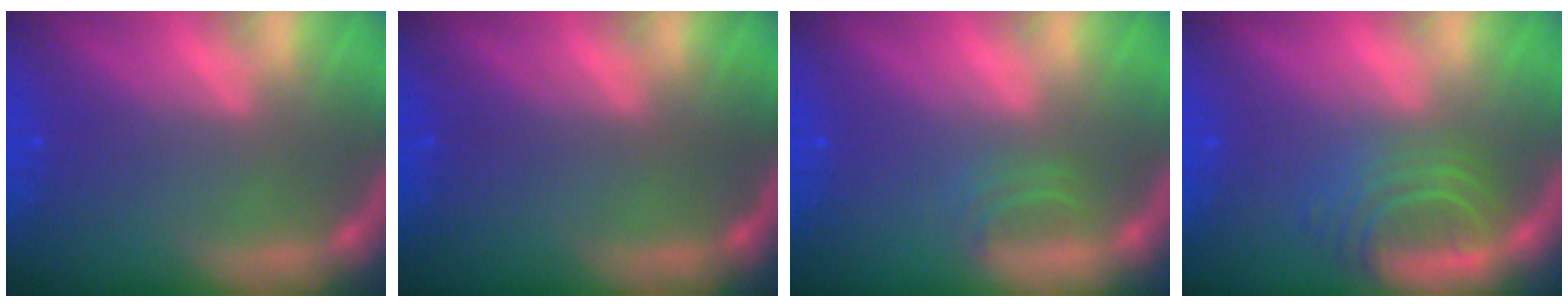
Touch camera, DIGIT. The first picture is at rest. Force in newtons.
{"total": 0.0}
{"total": 1.4}
{"total": 5.0}